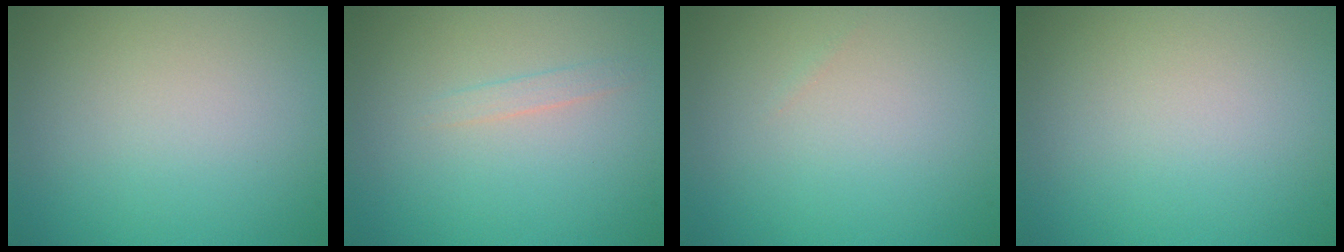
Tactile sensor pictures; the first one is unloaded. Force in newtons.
{"total": 0.9, "press": 0.9, "slide": 0.0}
{"total": 0.0}
{"total": 0.0}